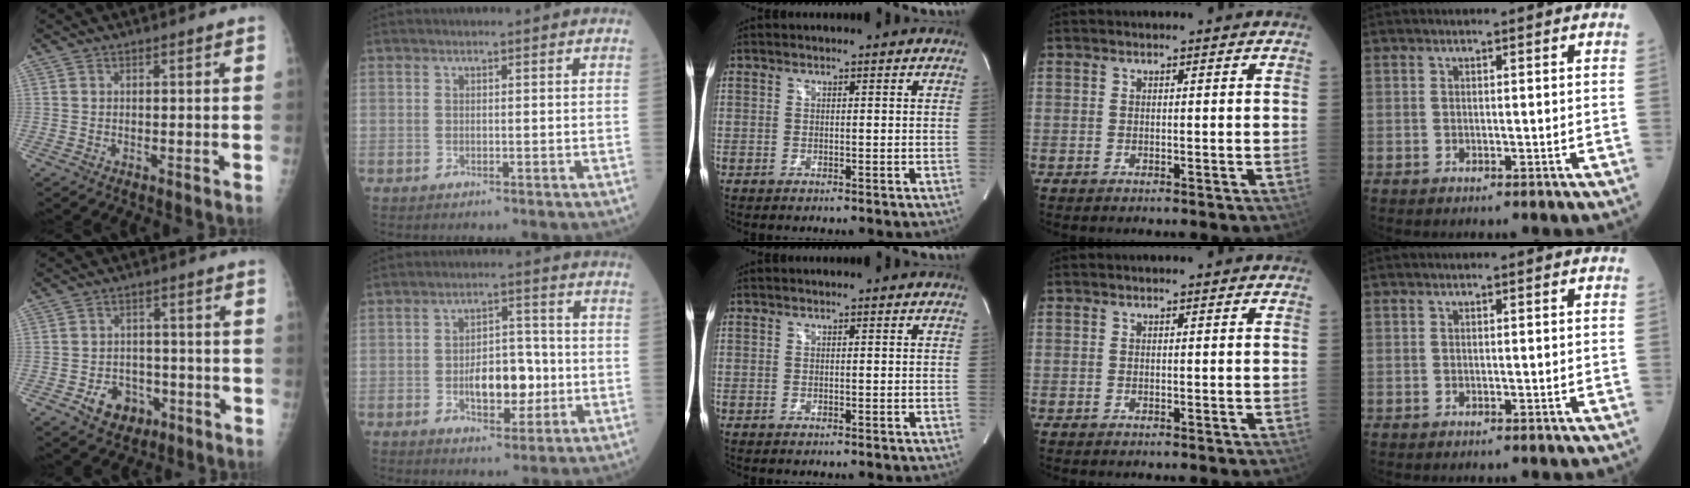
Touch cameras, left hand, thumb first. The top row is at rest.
{"thumb": {"total": 7.0, "force": [-3.1, 5.5, 2.9], "torque": [-0.020, 0.025, -0.042]}, "index": {"total": 7.5, "force": [-1.5, 3.9, 6.3], "torque": [-0.106, 0.011, -0.020]}}